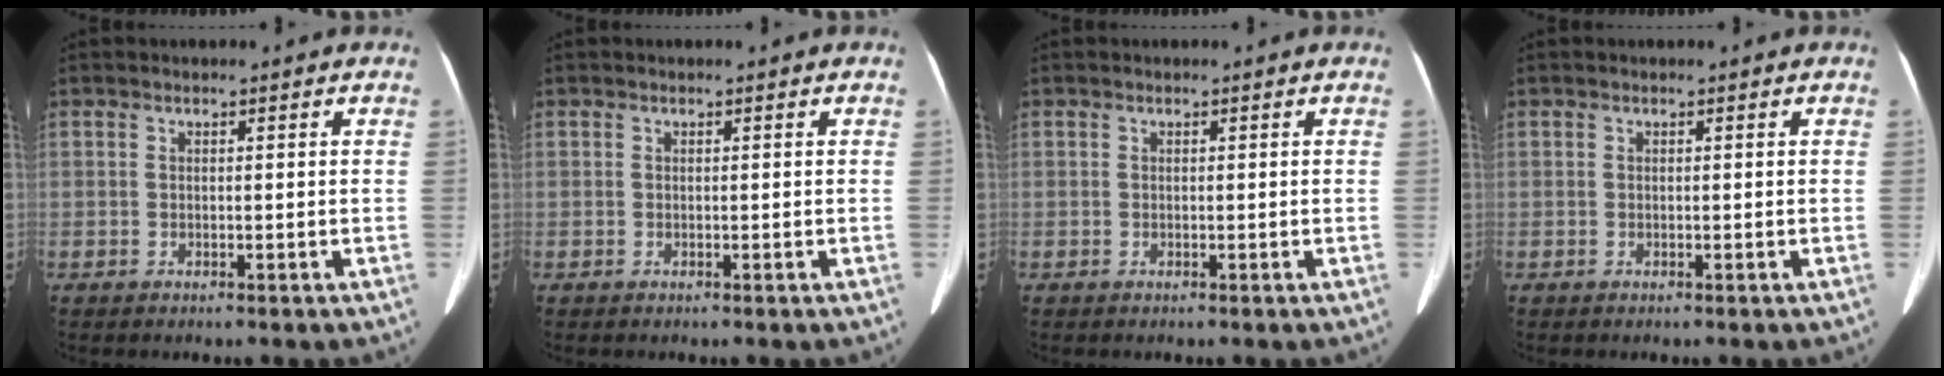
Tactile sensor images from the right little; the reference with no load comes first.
{"total": 0.0}
{"total": 0.0}
{"total": 0.0}